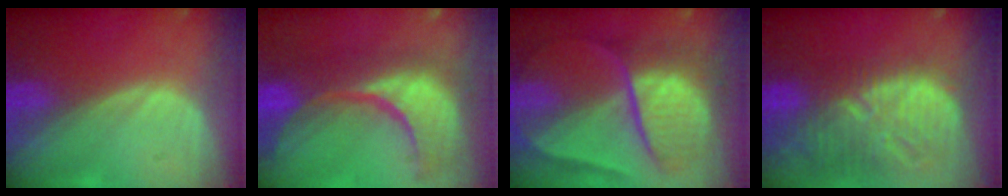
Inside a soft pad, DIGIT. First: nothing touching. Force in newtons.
{"total": 13.6, "press": 11.8, "slide": 6.8}
{"total": 10.8, "press": 10.7, "slide": 1.1}
{"total": 13.3, "press": 11.4, "slide": 6.8}